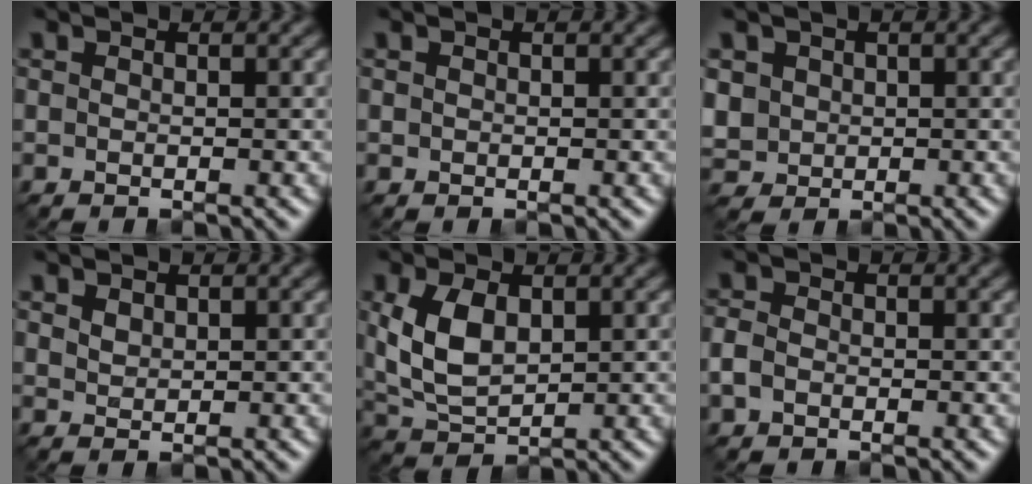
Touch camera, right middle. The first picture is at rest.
{"total": 0.0}
{"total": 3.0, "force": [0.7, 2.7, 0.9], "torque": [-0.038, 0.003, 0.027]}
{"total": 1.0, "force": [0.8, 0.6, 0.5], "torque": [-0.012, 0.000, 0.018]}
{"total": 4.8, "force": [1.2, 2.8, 3.7], "torque": [-0.090, 0.005, 0.031]}
{"total": 1.5, "force": [-0.5, 1.2, 0.8], "torque": [-0.017, 0.001, -0.016]}